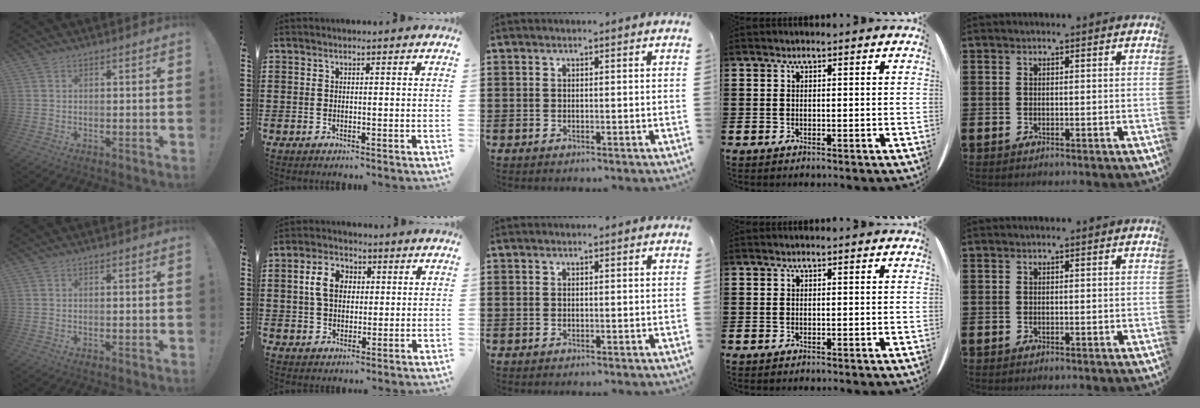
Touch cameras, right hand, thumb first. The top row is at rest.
{"index": {"total": 6.0, "force": [1.0, 4.4, 4.0], "torque": [-0.091, 0.012, 0.012]}}